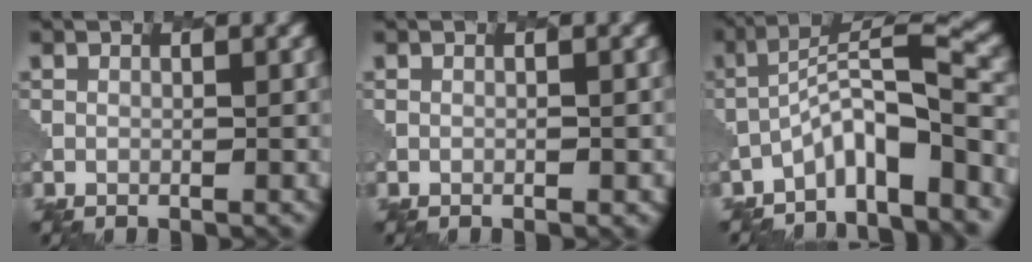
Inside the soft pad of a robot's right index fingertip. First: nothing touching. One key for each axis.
{"total": 0.5, "fx": -0.2, "fy": 0.3, "fz": 0.4, "tx": 0.000, "ty": 0.001, "tz": 0.002}
{"total": 6.5, "fx": -3.9, "fy": 1.3, "fz": 5.0, "tx": -0.081, "ty": 0.016, "tz": -0.076}